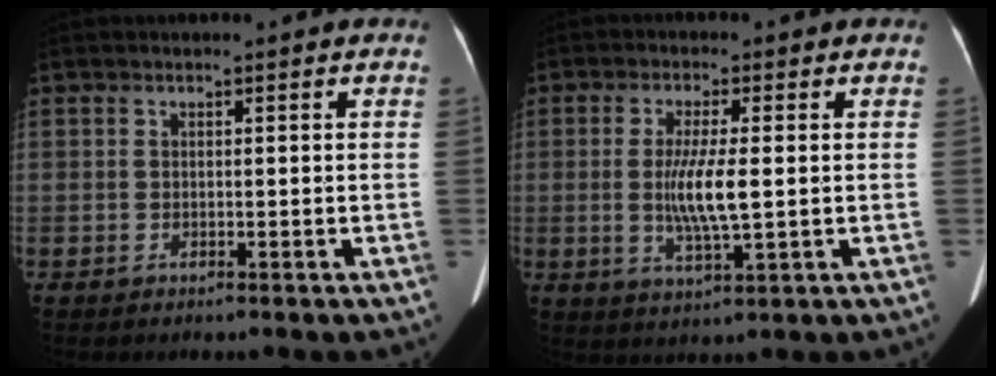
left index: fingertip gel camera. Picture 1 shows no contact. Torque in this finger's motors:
{"motor_torque": [1.40, 0.13, 0.69, 0.10]}